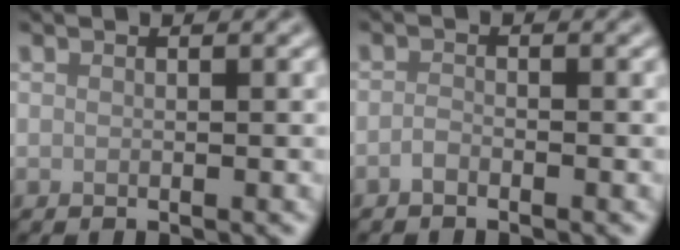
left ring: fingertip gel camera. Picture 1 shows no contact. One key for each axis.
{"total": 0.8, "fx": -0.6, "fy": 0.3, "fz": 0.4, "tx": -0.010, "ty": 0.001, "tz": -0.015}